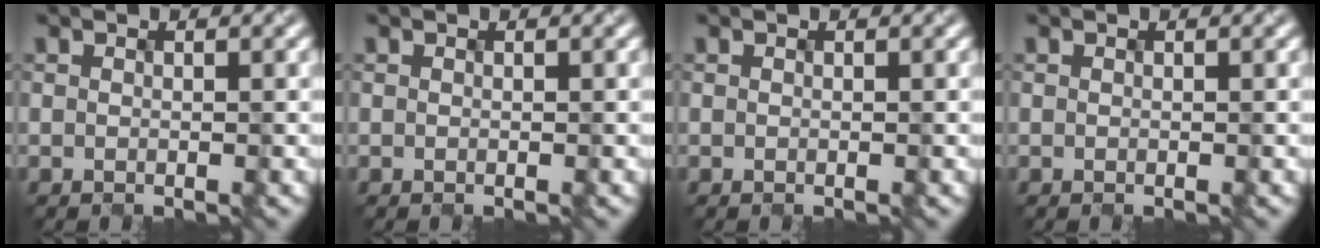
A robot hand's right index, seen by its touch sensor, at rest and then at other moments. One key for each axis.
{"total": 0.0}
{"total": 0.0}
{"total": 0.0}